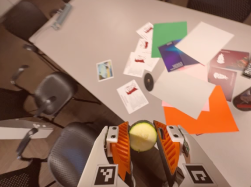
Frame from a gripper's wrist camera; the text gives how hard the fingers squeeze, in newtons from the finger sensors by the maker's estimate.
{"total": 11.2, "left": 11.2, "right": 11.2}